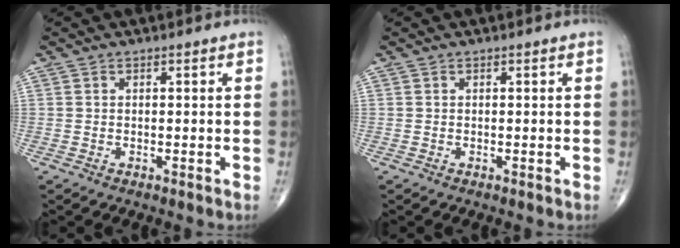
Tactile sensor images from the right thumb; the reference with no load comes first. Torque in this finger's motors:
{"motor_torque": [0.46, -0.16, 0.22, -0.05, -0.03]}